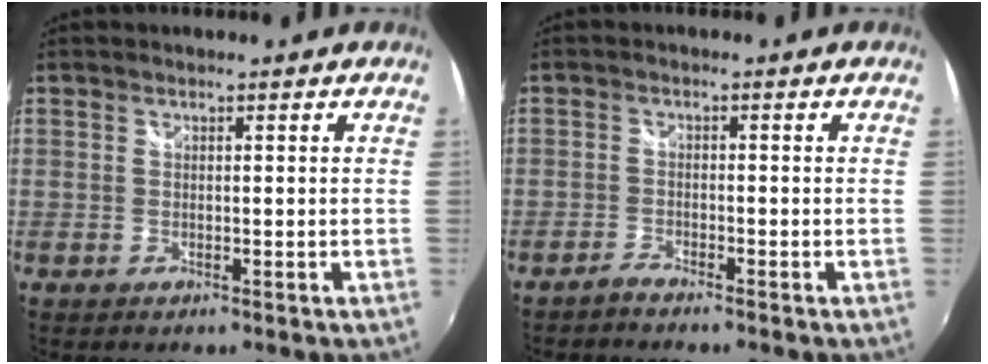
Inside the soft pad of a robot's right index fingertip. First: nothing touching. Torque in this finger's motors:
{"motor_torque": [-0.03, -0.04, 0.10, 0.00]}